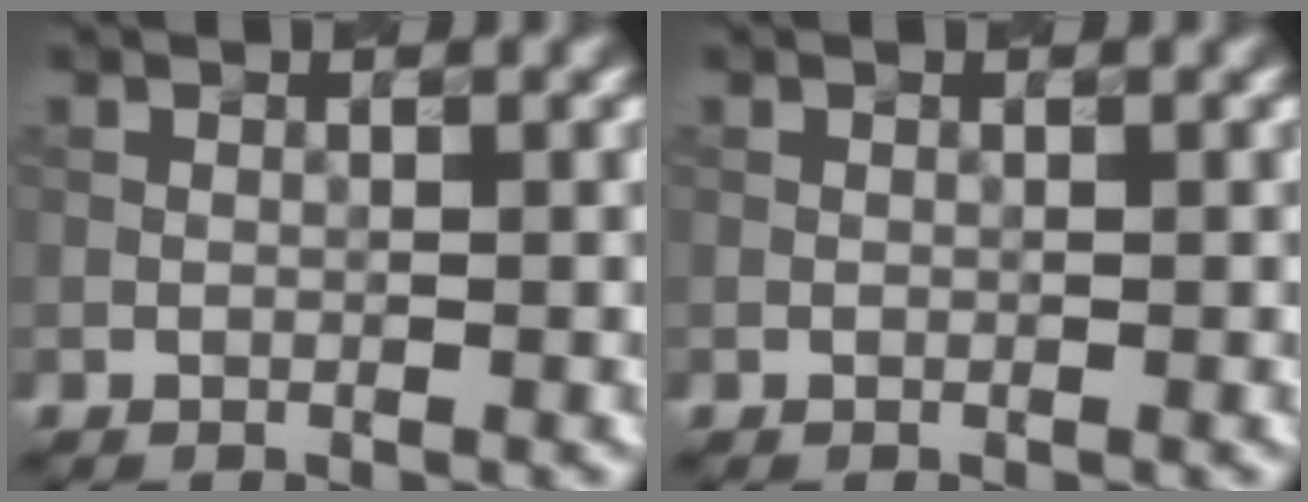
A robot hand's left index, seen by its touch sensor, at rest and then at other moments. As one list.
[{"total": 0.0}]